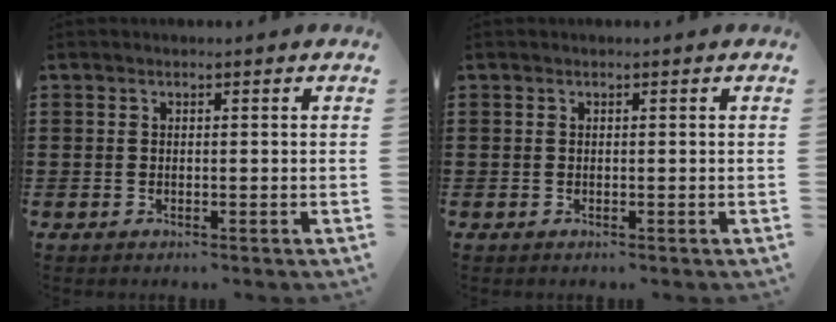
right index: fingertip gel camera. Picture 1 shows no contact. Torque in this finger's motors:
{"motor_torque": [-0.05, 0.10, 0.00, 0.01]}